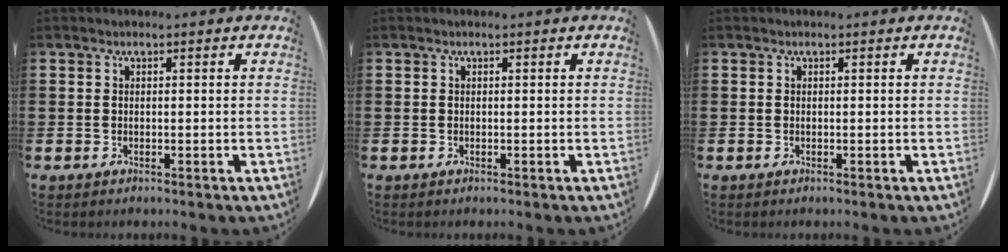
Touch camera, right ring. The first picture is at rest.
{"total": 0.0}
{"total": 0.0}